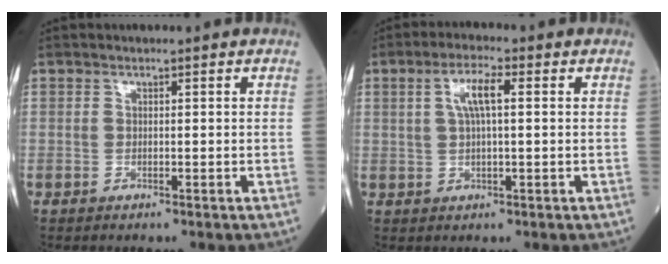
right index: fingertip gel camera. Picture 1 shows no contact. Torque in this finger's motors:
{"motor_torque": [0.10, 0.07, 0.09, 0.06]}